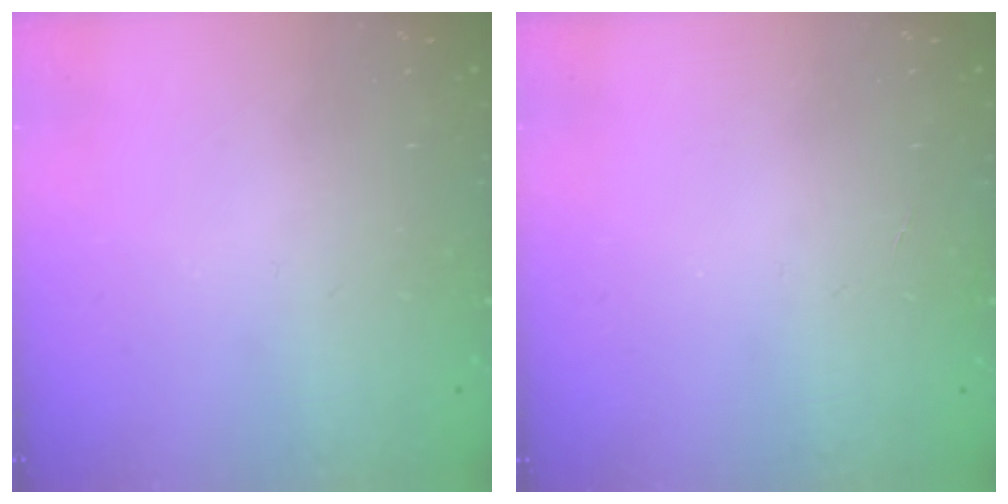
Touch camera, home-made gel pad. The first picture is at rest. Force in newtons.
{"total": 0.0}